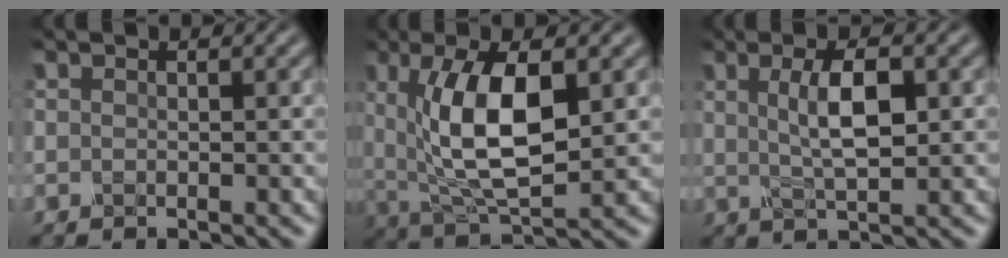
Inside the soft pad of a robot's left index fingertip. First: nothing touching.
{"total": 9.2, "force": [1.5, 3.6, 8.3], "torque": [-0.153, -0.004, 0.028]}
{"total": 4.5, "force": [0.9, 1.2, 4.2], "torque": [-0.079, 0.003, 0.018]}